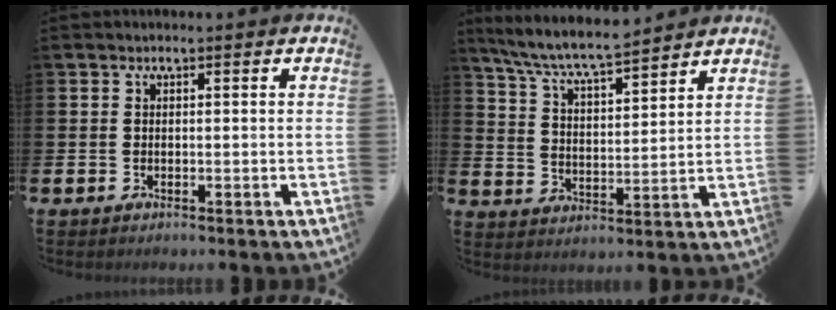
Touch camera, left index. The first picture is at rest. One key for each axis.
{"total": 7.4, "fx": 7.0, "fy": 0.6, "fz": 2.4, "tx": -0.076, "ty": -0.042, "tz": 0.123}